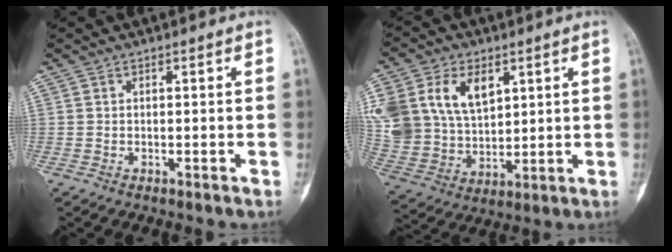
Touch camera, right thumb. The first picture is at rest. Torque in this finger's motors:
{"motor_torque": [1.00, 2.74, 0.80, -0.14, 0.08]}